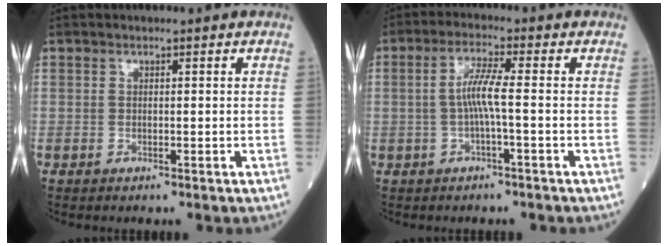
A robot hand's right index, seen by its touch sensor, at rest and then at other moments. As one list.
[{"total": 4.6, "force": [-0.5, -0.2, 4.5], "torque": [-0.092, 0.010, -0.010]}]